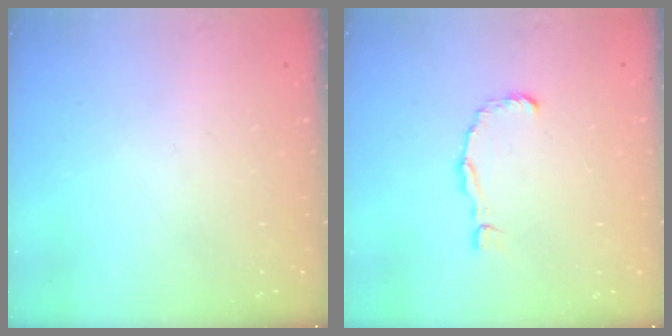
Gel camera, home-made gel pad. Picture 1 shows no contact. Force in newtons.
{"total": 2.4, "press": 2.3, "slide": 0.3}